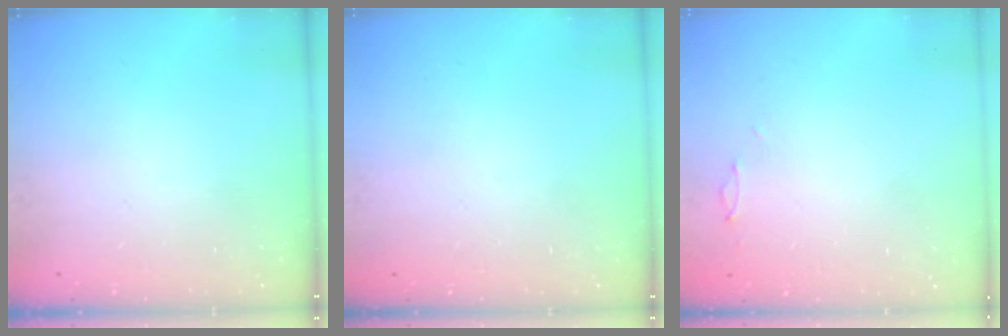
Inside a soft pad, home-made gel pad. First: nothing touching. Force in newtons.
{"total": 2.8, "press": 2.8, "slide": 0.5}
{"total": 0.0}